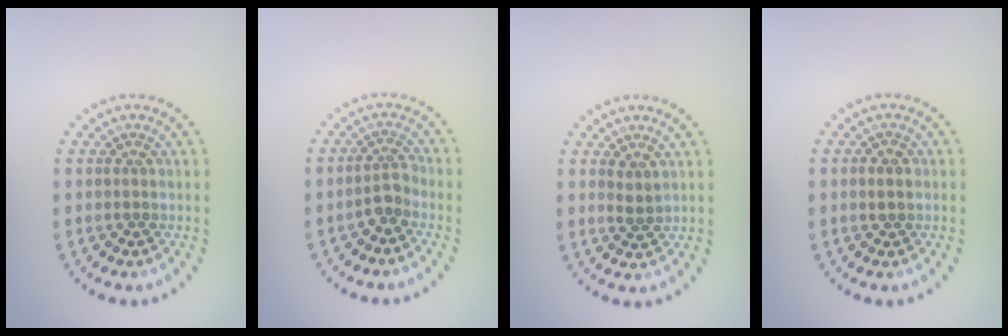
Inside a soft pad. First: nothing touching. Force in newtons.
{"total": 1.9, "press": 1.4, "slide": 1.3}
{"total": 1.0, "press": 0.8, "slide": 0.6}
{"total": 0.8, "press": 0.8, "slide": 0.2}